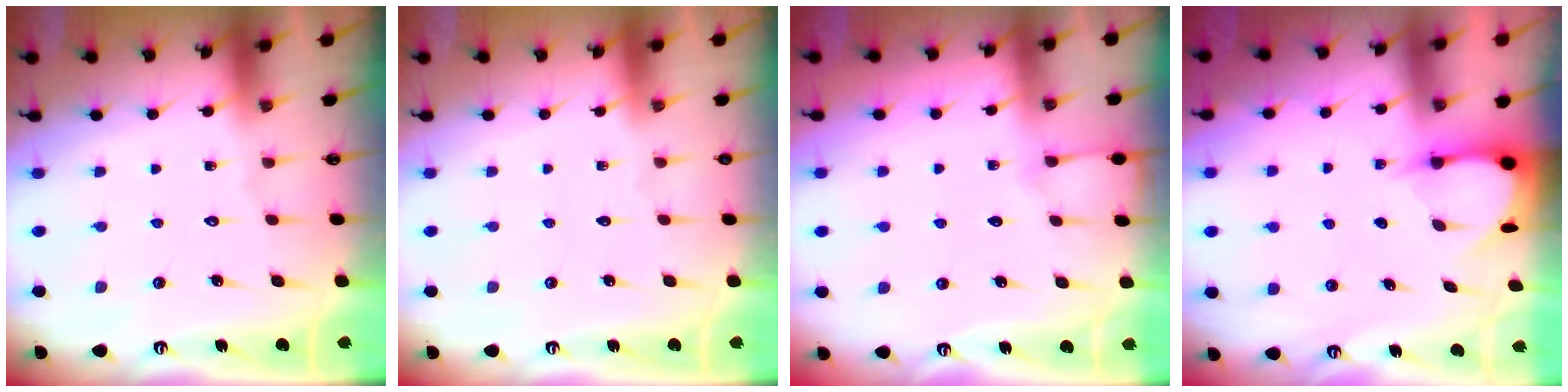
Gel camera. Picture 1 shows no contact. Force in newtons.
{"total": 0.0}
{"total": 2.7, "press": 2.7, "slide": 0.5}
{"total": 3.6, "press": 3.6, "slide": 0.3}